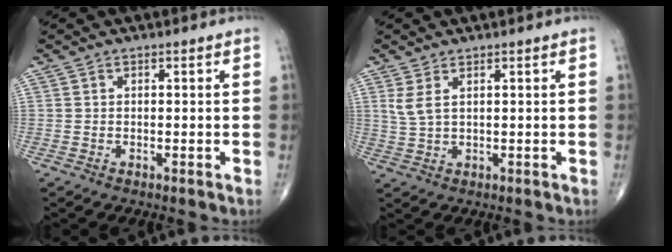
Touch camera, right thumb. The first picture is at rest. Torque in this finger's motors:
{"motor_torque": [-0.13, 0.13, -0.01, 0.01, 0.00]}